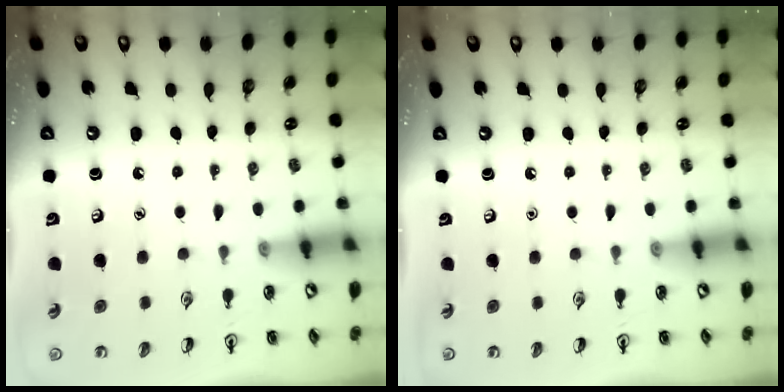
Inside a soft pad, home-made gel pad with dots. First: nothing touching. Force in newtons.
{"total": 0.0}